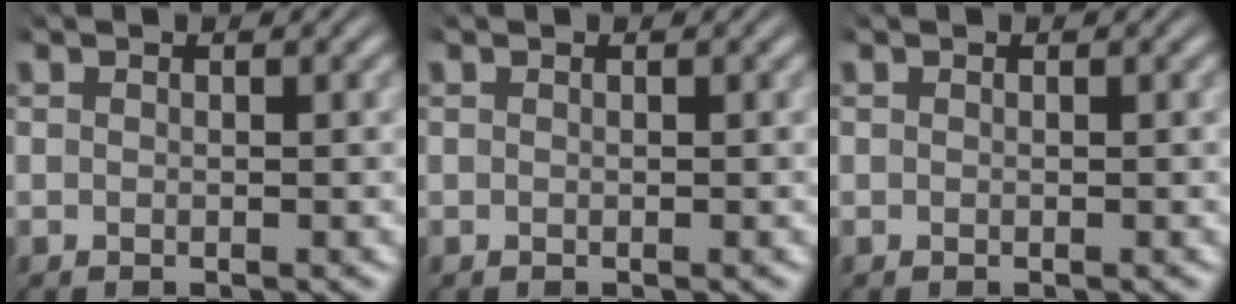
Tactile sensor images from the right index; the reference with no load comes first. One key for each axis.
{"total": 0.0}
{"total": 0.0}